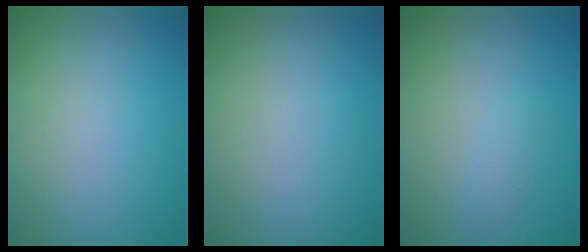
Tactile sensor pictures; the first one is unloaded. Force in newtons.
{"total": 0.0}
{"total": 0.8, "press": 0.7, "slide": 0.1}